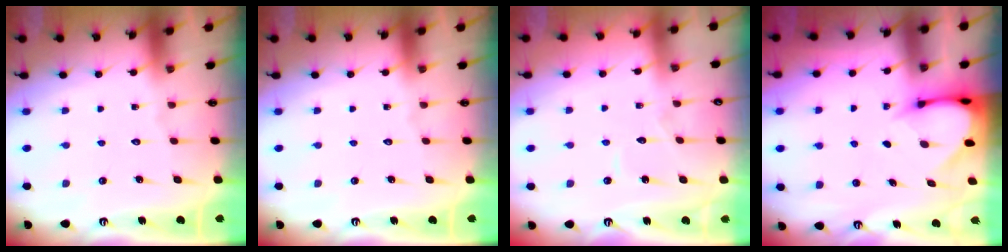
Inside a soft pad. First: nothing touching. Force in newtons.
{"total": 0.0}
{"total": 3.7, "press": 3.6, "slide": 0.4}
{"total": 3.4, "press": 3.4, "slide": 0.3}